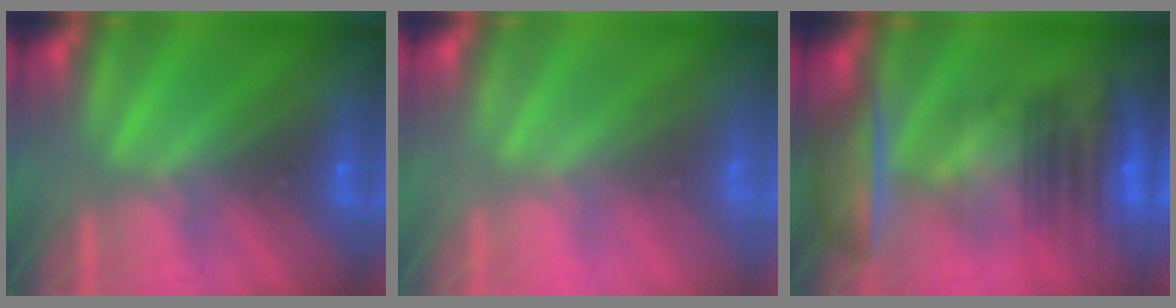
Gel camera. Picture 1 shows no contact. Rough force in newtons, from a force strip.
{"total": 5.9}
{"total": 7.1}